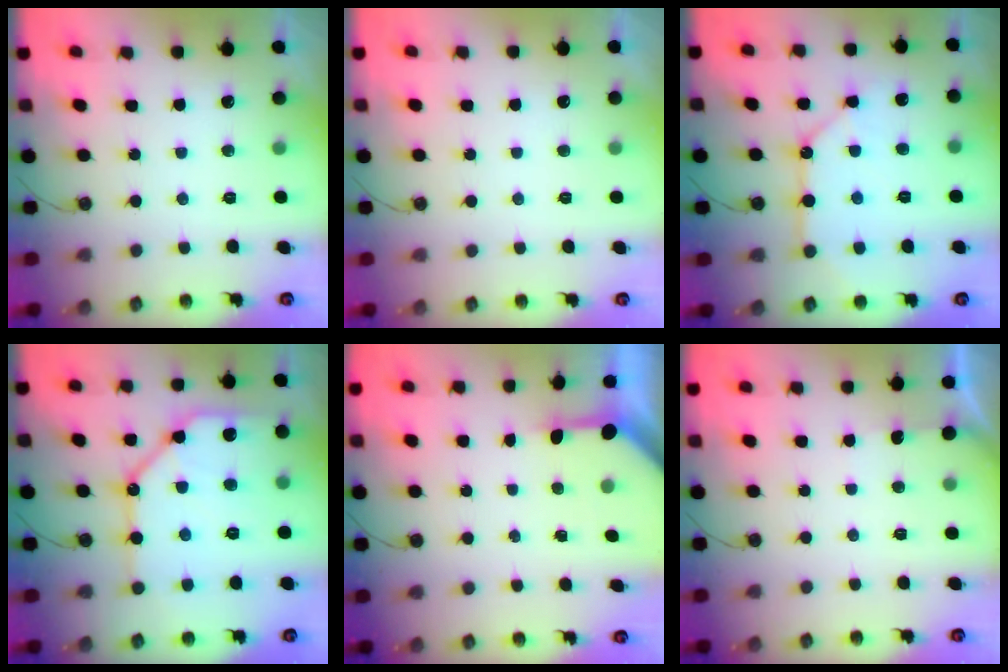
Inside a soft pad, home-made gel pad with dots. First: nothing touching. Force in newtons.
{"total": 0.0}
{"total": 11.0, "press": 11.0, "slide": 0.1}
{"total": 16.0, "press": 15.9, "slide": 1.5}
{"total": 3.5, "press": 3.5, "slide": 0.4}
{"total": 2.5, "press": 2.5, "slide": 0.4}